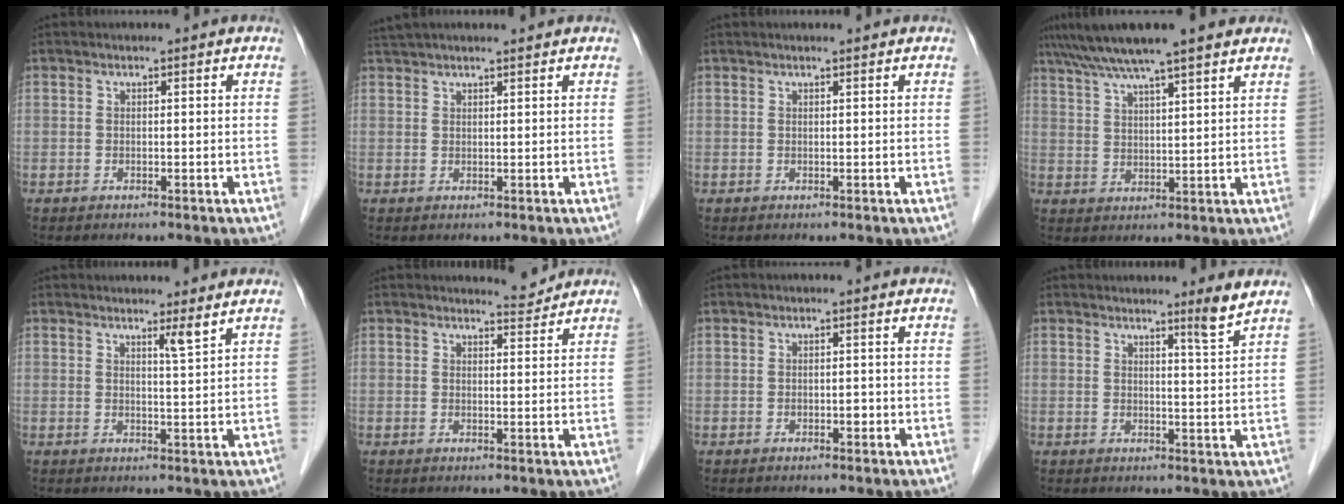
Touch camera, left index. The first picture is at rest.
{"total": 6.2, "force": [5.5, 0.4, 2.8], "torque": [-0.045, 0.036, 0.087]}
{"total": 1.0, "force": [0.9, 0.0, 0.6], "torque": [-0.008, 0.014, 0.017]}
{"total": 12.7, "force": [10.3, 0.5, 7.3], "torque": [-0.126, 0.039, 0.154]}
{"total": 2.0, "force": [1.5, -0.6, 1.1], "torque": [-0.026, -0.013, 0.028]}
{"total": 2.2, "force": [2.1, -0.1, -0.3], "torque": [-0.002, -0.012, 0.032]}
{"total": 1.2, "force": [-0.5, 0.6, 0.9], "torque": [-0.015, 0.002, -0.007]}
{"total": 3.1, "force": [2.4, -1.1, 1.5], "torque": [-0.031, -0.019, 0.037]}